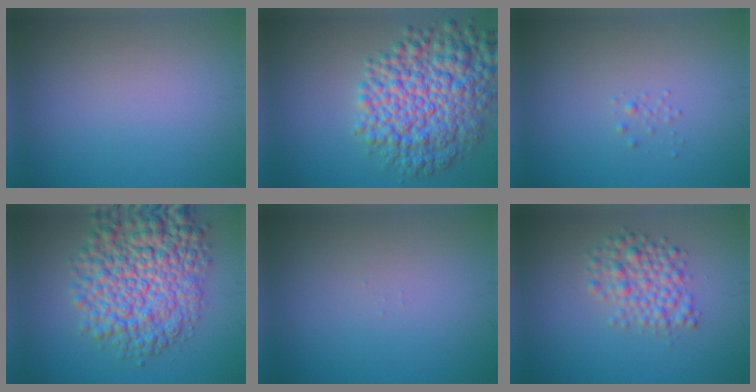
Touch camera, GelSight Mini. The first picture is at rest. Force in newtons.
{"total": 9.7, "press": 9.7, "slide": 0.2}
{"total": 0.6, "press": 0.6, "slide": 0.0}
{"total": 10.6, "press": 10.6, "slide": 0.3}
{"total": 0.0}
{"total": 3.6, "press": 3.6, "slide": 0.1}